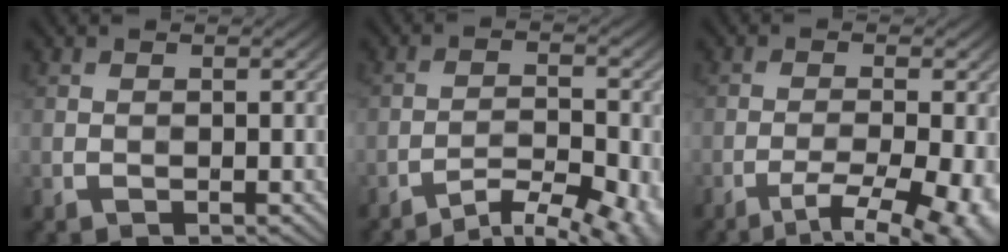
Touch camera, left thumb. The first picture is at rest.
{"total": 7.8, "force": [-5.6, 2.3, 4.9], "torque": [-0.081, -0.001, -0.083]}
{"total": 8.8, "force": [-4.7, 2.4, 7.0], "torque": [-0.115, -0.014, -0.056]}